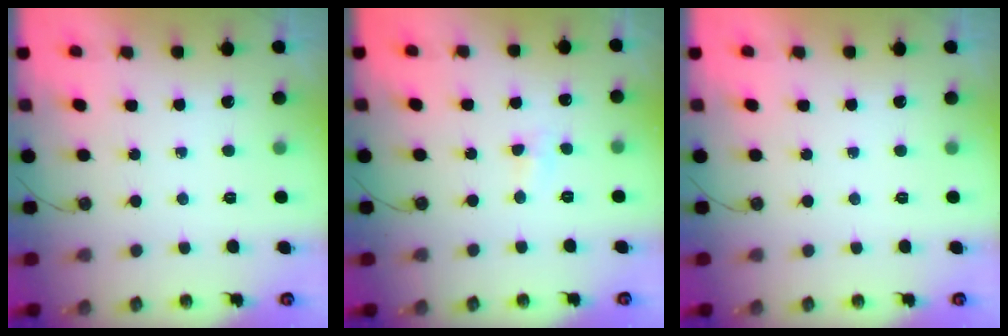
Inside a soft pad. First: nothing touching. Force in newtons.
{"total": 3.8, "press": 3.8, "slide": 0.7}
{"total": 0.0}